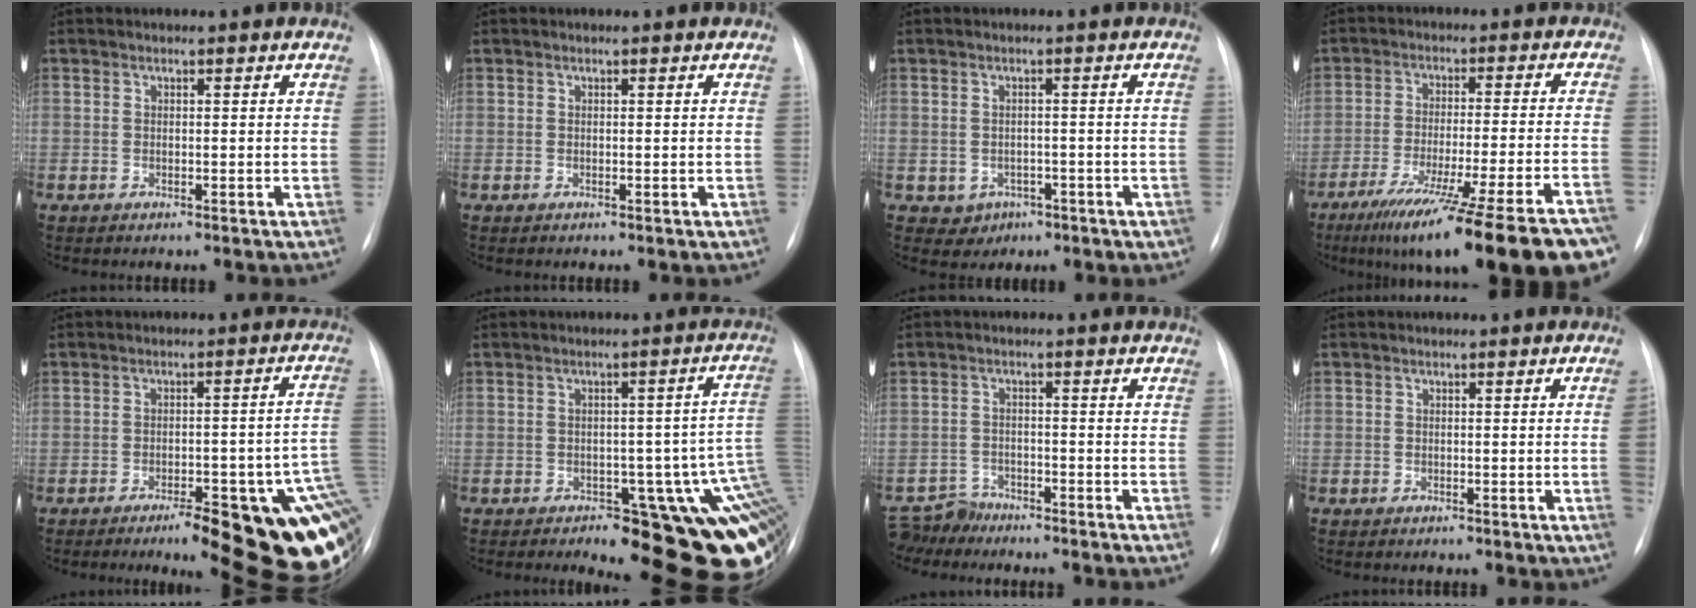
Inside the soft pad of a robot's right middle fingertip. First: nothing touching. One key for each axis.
{"total": 0.0}
{"total": 3.7, "fx": -1.4, "fy": 3.4, "fz": 0.8, "tx": -0.011, "ty": 0.012, "tz": -0.003}
{"total": 25.5, "fx": -18.8, "fy": 1.5, "fz": 17.1, "tx": -0.184, "ty": -0.038, "tz": -0.274}
{"total": 22.2, "fx": -9.8, "fy": 4.9, "fz": 19.2, "tx": -0.124, "ty": 0.015, "tz": -0.114}
{"total": 21.5, "fx": -8.7, "fy": 7.2, "fz": 18.3, "tx": -0.117, "ty": 0.011, "tz": -0.100}
{"total": 4.3, "fx": -4.0, "fy": 1.1, "fz": -1.0, "tx": 0.018, "ty": -0.004, "tz": -0.073}
{"total": 1.7, "fx": -0.5, "fy": -0.3, "fz": 1.6, "tx": -0.025, "ty": 0.002, "tz": -0.010}